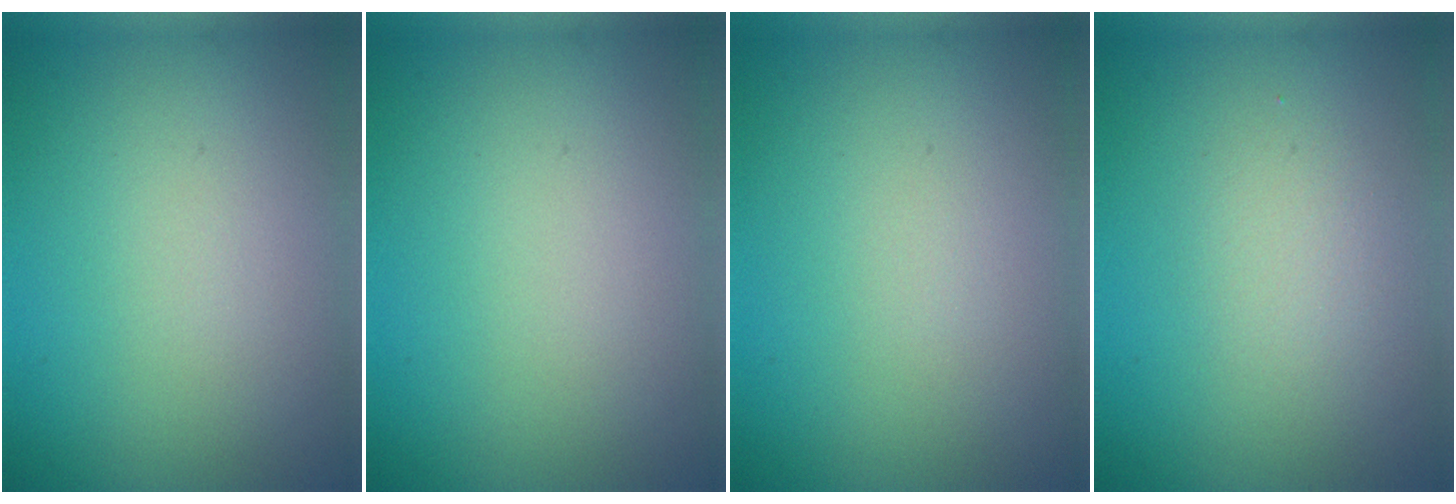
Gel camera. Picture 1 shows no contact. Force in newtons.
{"total": 0.0}
{"total": 0.0}
{"total": 1.6, "press": 1.6, "slide": 0.1}